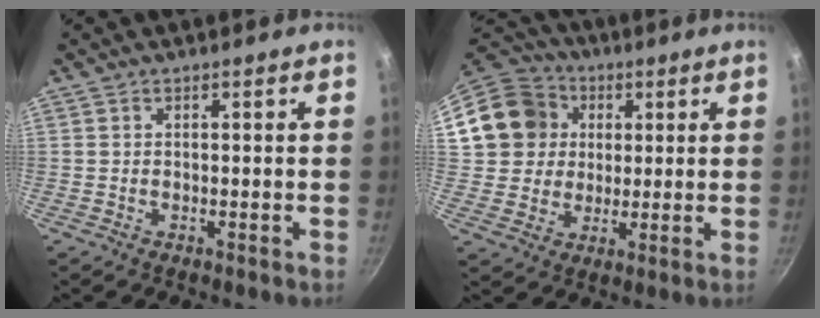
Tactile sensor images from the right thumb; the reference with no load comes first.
{"total": 15.2, "force": [3.8, 13.9, 5.0], "torque": [-0.078, 0.029, 0.068]}